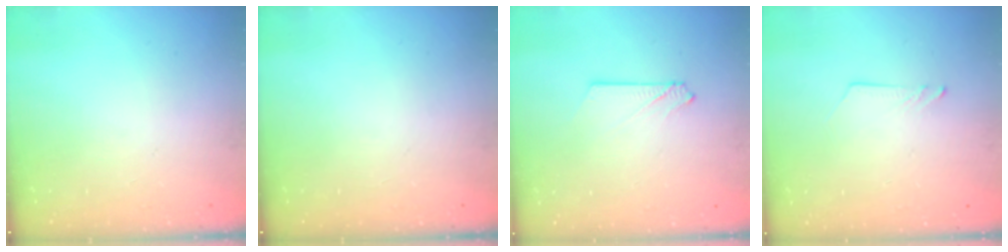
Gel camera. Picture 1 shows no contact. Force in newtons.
{"total": 0.0}
{"total": 2.6, "press": 2.6, "slide": 0.3}
{"total": 1.2, "press": 1.2, "slide": 0.1}